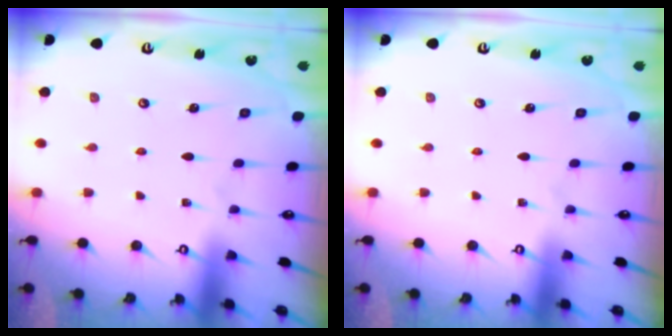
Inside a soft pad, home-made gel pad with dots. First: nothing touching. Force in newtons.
{"total": 0.0}